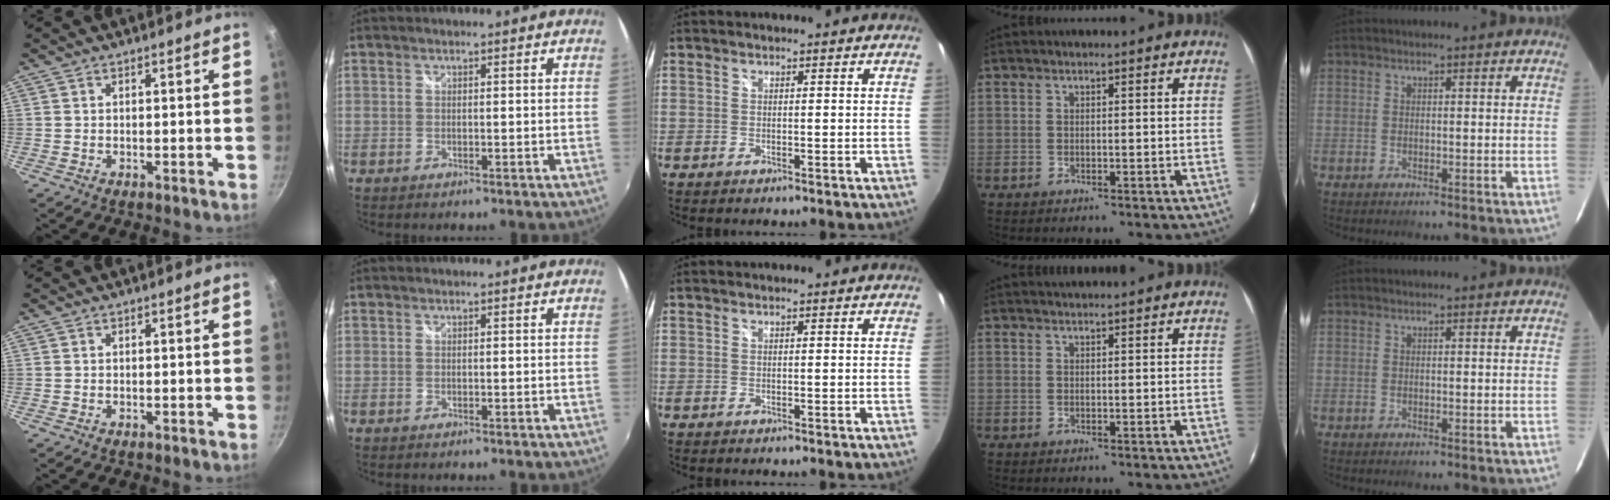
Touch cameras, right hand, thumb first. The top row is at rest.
{"ring": {"total": 1.0, "force": [0.9, -0.2, 0.1], "torque": [-0.009, -0.002, 0.015]}}